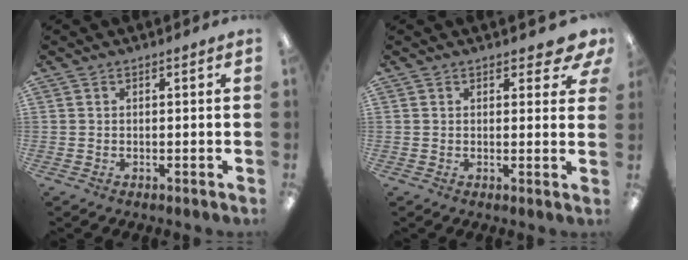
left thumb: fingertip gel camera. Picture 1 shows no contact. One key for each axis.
{"total": 3.7, "fx": 2.5, "fy": 1.9, "fz": 2.0, "tx": -0.012, "ty": -0.010, "tz": 0.040}